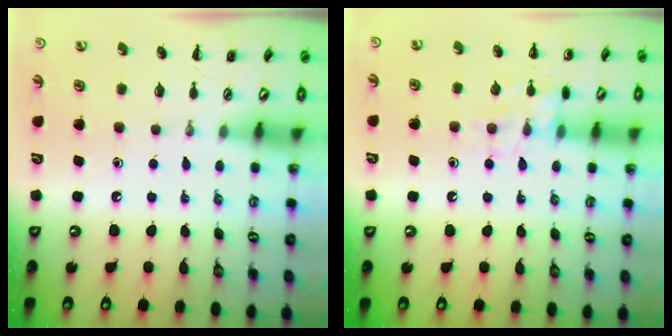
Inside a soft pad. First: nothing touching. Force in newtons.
{"total": 9.5, "press": 9.5, "slide": 0.6}